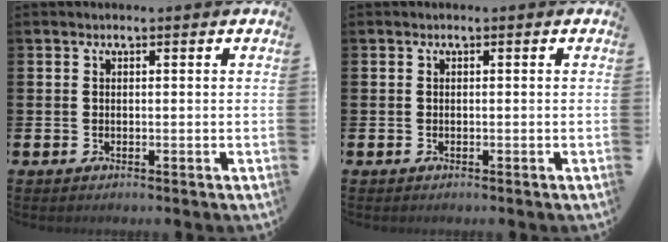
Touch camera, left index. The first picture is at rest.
{"total": 0.0}